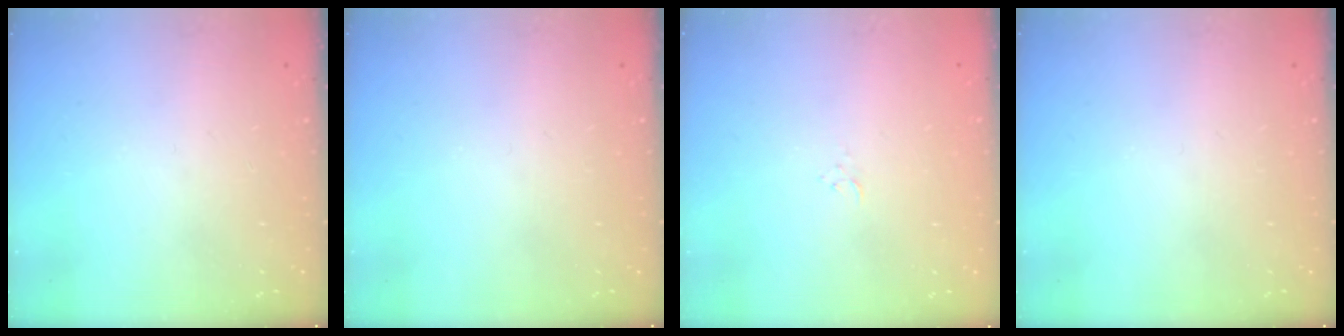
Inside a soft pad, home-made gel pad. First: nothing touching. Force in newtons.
{"total": 0.0}
{"total": 1.5, "press": 1.5, "slide": 0.2}
{"total": 0.0}